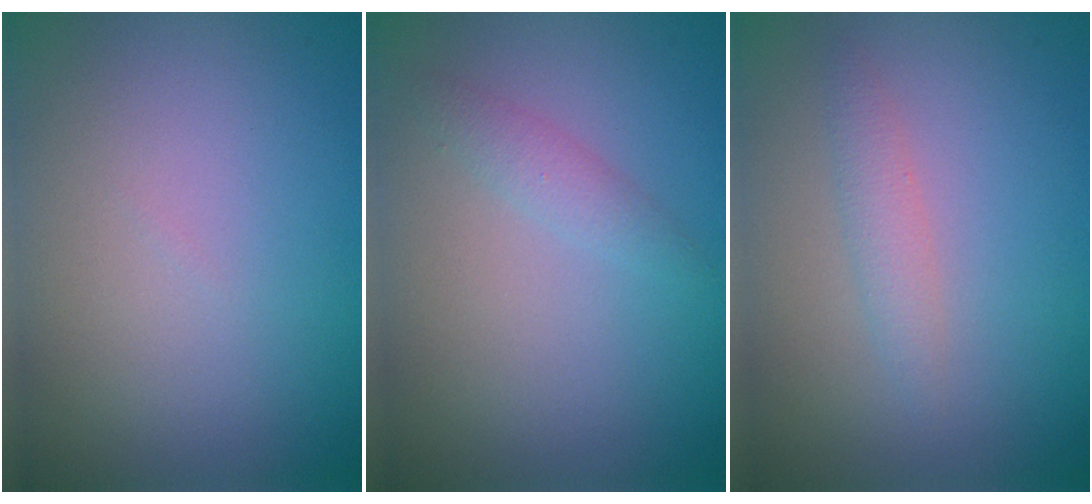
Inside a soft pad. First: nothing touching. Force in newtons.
{"total": 1.4, "press": 1.4, "slide": 0.0}
{"total": 1.4, "press": 1.4, "slide": 0.0}